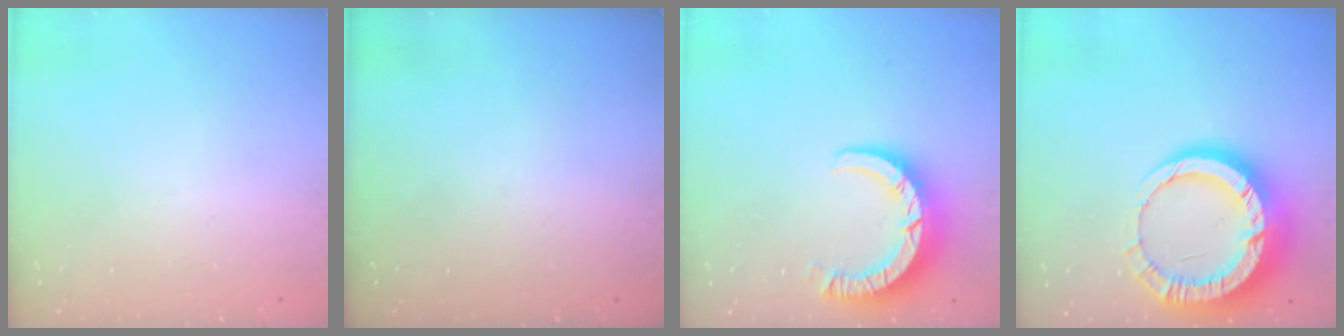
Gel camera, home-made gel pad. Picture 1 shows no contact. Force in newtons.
{"total": 0.0}
{"total": 9.0, "press": 9.0, "slide": 1.0}
{"total": 17.1, "press": 17.0, "slide": 1.9}